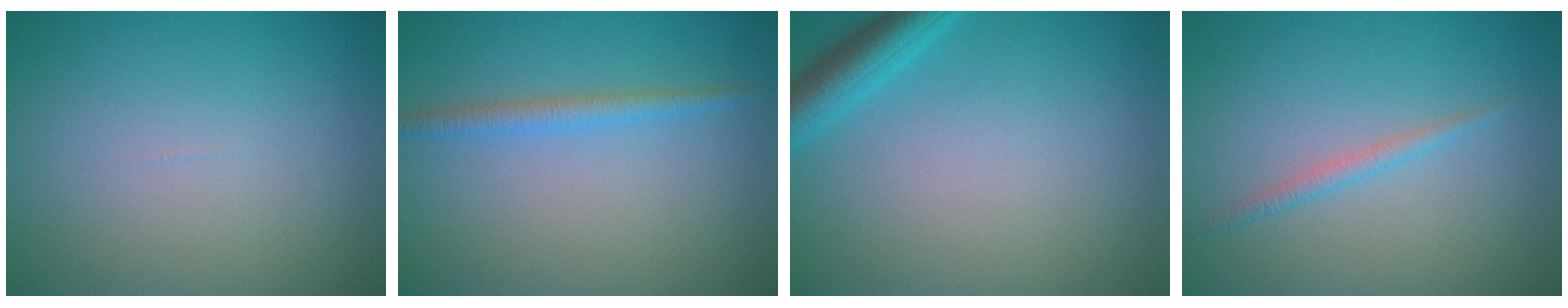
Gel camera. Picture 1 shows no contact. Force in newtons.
{"total": 1.8, "press": 1.8, "slide": 0.1}
{"total": 3.3, "press": 3.3, "slide": 0.2}
{"total": 1.2, "press": 1.2, "slide": 0.0}